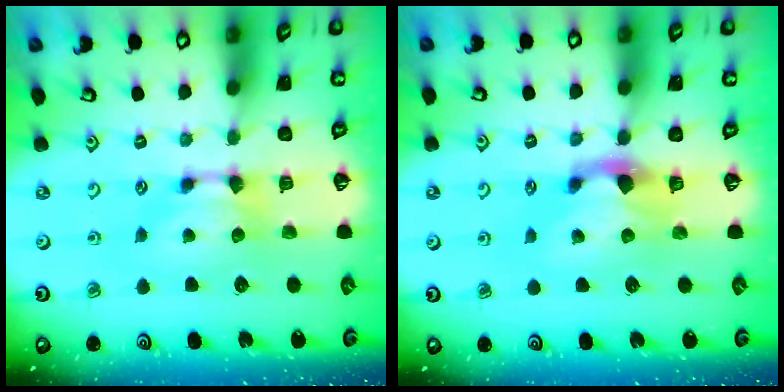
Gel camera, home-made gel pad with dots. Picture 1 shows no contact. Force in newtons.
{"total": 1.7, "press": 1.0, "slide": 1.4}